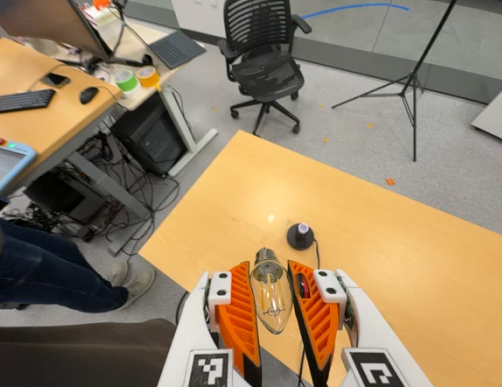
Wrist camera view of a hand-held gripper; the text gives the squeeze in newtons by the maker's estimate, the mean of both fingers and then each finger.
{"total": 11.0, "left": 10.5, "right": 11.5}